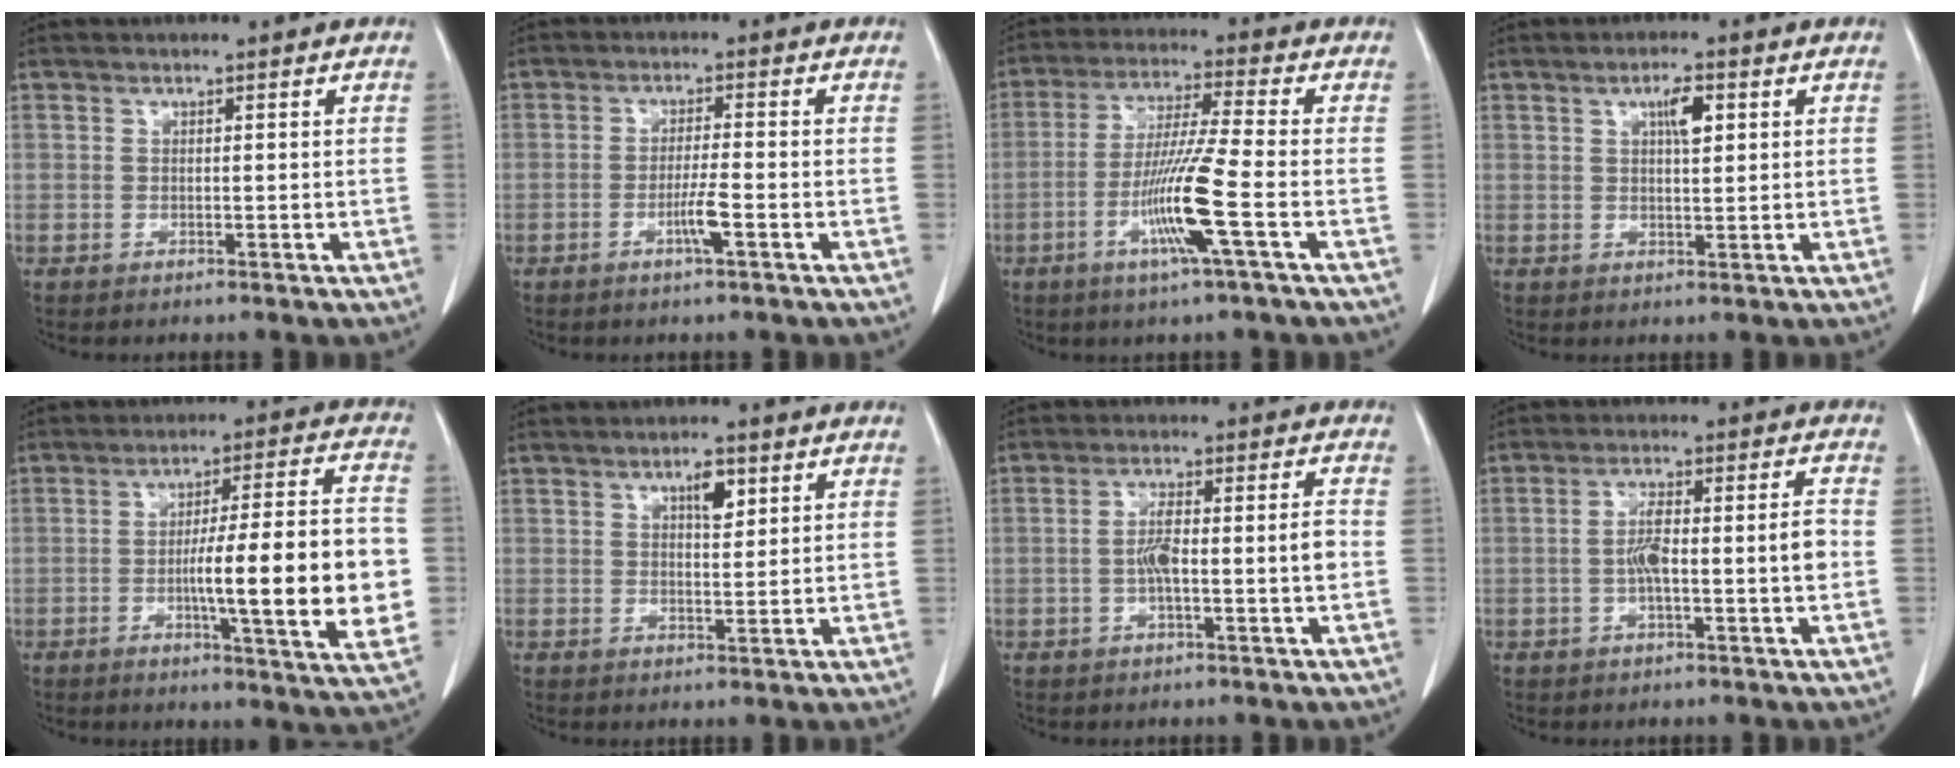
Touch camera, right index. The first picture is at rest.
{"total": 3.6, "force": [-1.6, -0.3, 3.2], "torque": [-0.062, -0.005, -0.031]}
{"total": 10.6, "force": [-3.6, -1.2, 9.9], "torque": [-0.196, -0.015, -0.073]}
{"total": 3.6, "force": [1.3, 0.9, 3.2], "torque": [-0.054, 0.002, 0.022]}
{"total": 18.2, "force": [-2.6, 1.2, 17.9], "torque": [-0.232, 0.009, -0.034]}
{"total": 3.4, "force": [1.7, 1.1, 2.8], "torque": [-0.044, -0.001, 0.027]}
{"total": 6.8, "force": [-1.1, 0.7, 6.7], "torque": [-0.128, 0.018, -0.017]}
{"total": 7.6, "force": [-1.2, 0.8, 7.4], "torque": [-0.138, 0.021, -0.019]}